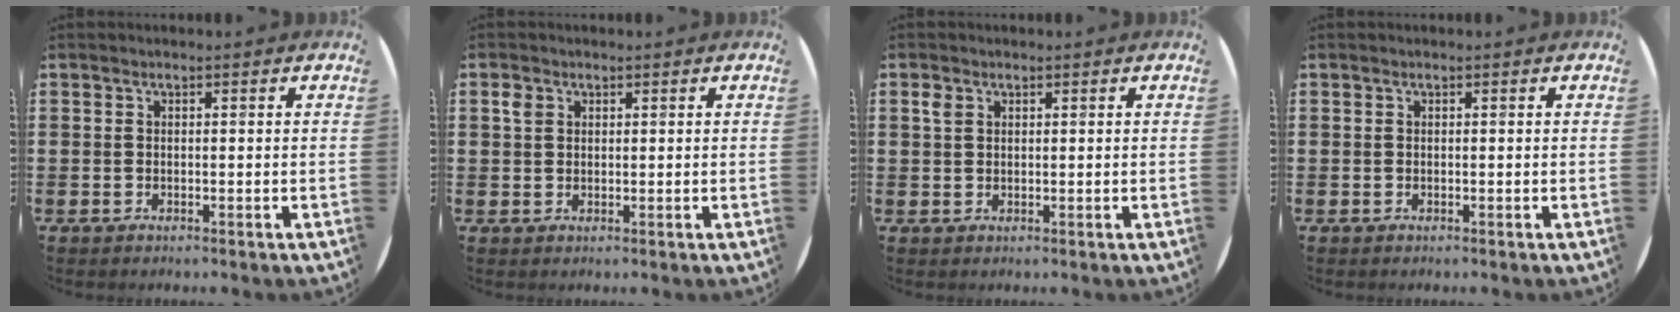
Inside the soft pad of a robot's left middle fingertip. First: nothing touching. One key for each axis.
{"total": 1.6, "fx": 0.9, "fy": 1.2, "fz": 0.5, "tx": -0.004, "ty": 0.002, "tz": 0.016}
{"total": 1.5, "fx": 0.8, "fy": 1.0, "fz": 0.6, "tx": -0.005, "ty": 0.001, "tz": 0.014}
{"total": 0.0}